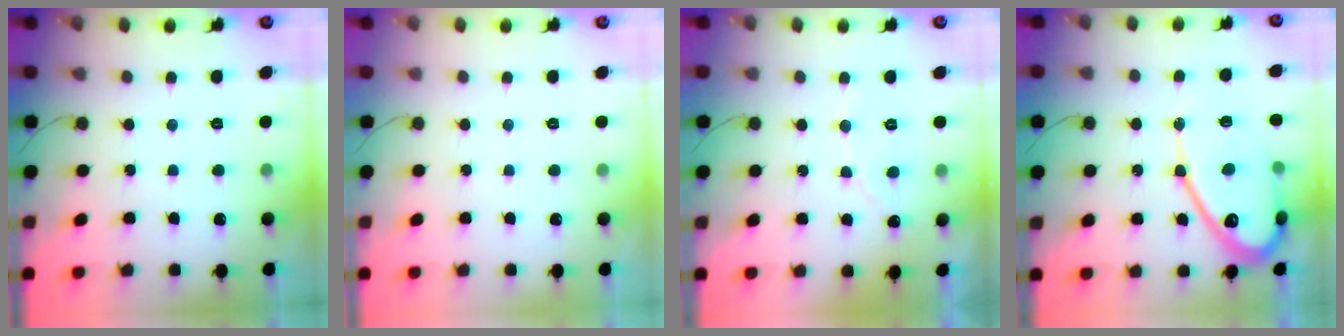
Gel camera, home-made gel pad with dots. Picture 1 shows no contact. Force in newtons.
{"total": 0.0}
{"total": 5.0, "press": 4.9, "slide": 0.3}
{"total": 15.4, "press": 15.4, "slide": 1.3}